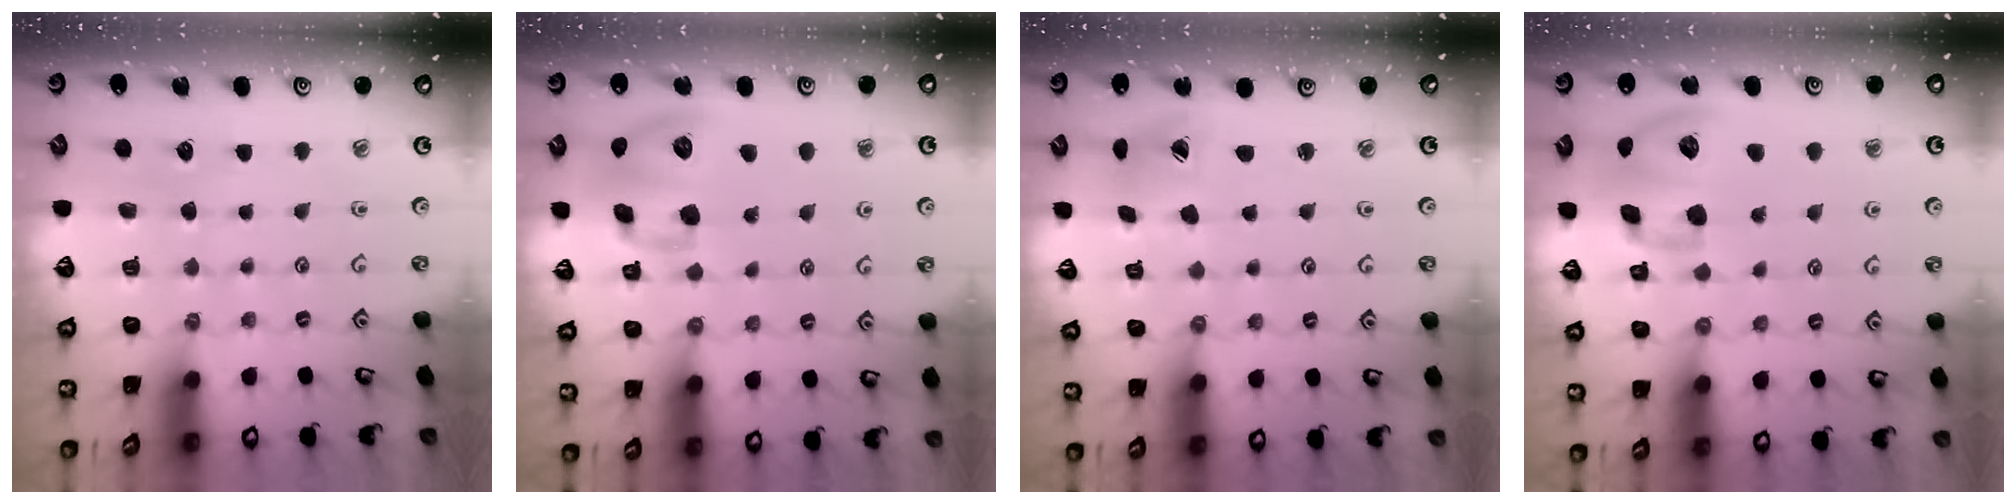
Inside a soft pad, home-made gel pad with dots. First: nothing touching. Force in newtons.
{"total": 14.2, "press": 14.0, "slide": 2.3}
{"total": 6.4, "press": 6.4, "slide": 0.6}
{"total": 16.7, "press": 16.6, "slide": 2.4}